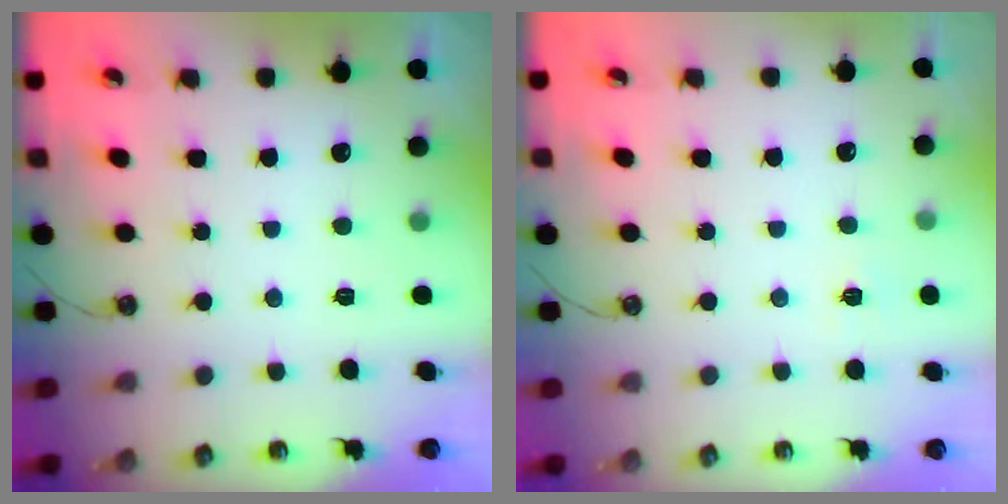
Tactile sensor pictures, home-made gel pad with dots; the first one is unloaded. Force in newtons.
{"total": 5.0, "press": 5.0, "slide": 0.5}